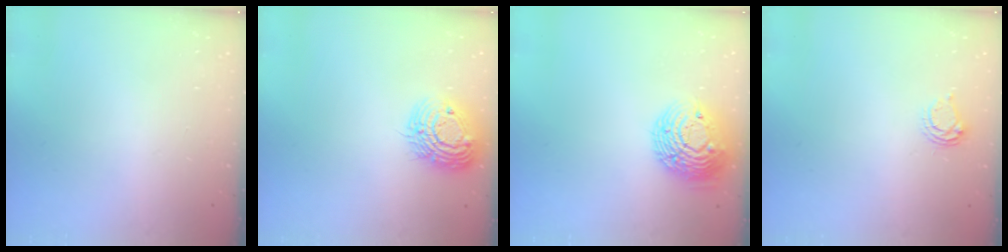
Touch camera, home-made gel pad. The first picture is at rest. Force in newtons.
{"total": 14.5, "press": 14.4, "slide": 1.4}
{"total": 13.2, "press": 13.2, "slide": 1.0}
{"total": 4.6, "press": 4.6, "slide": 0.5}